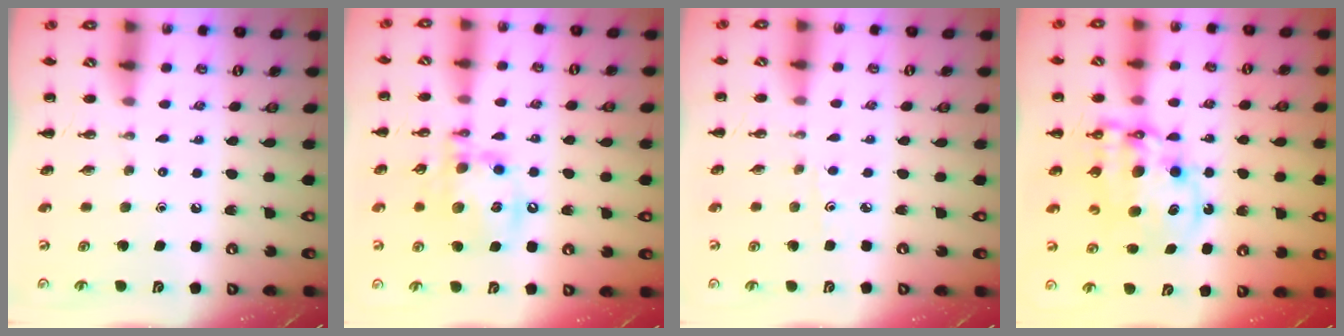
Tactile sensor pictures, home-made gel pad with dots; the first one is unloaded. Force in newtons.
{"total": 14.2, "press": 13.9, "slide": 3.1}
{"total": 2.5, "press": 2.4, "slide": 0.8}
{"total": 12.4, "press": 12.1, "slide": 2.9}